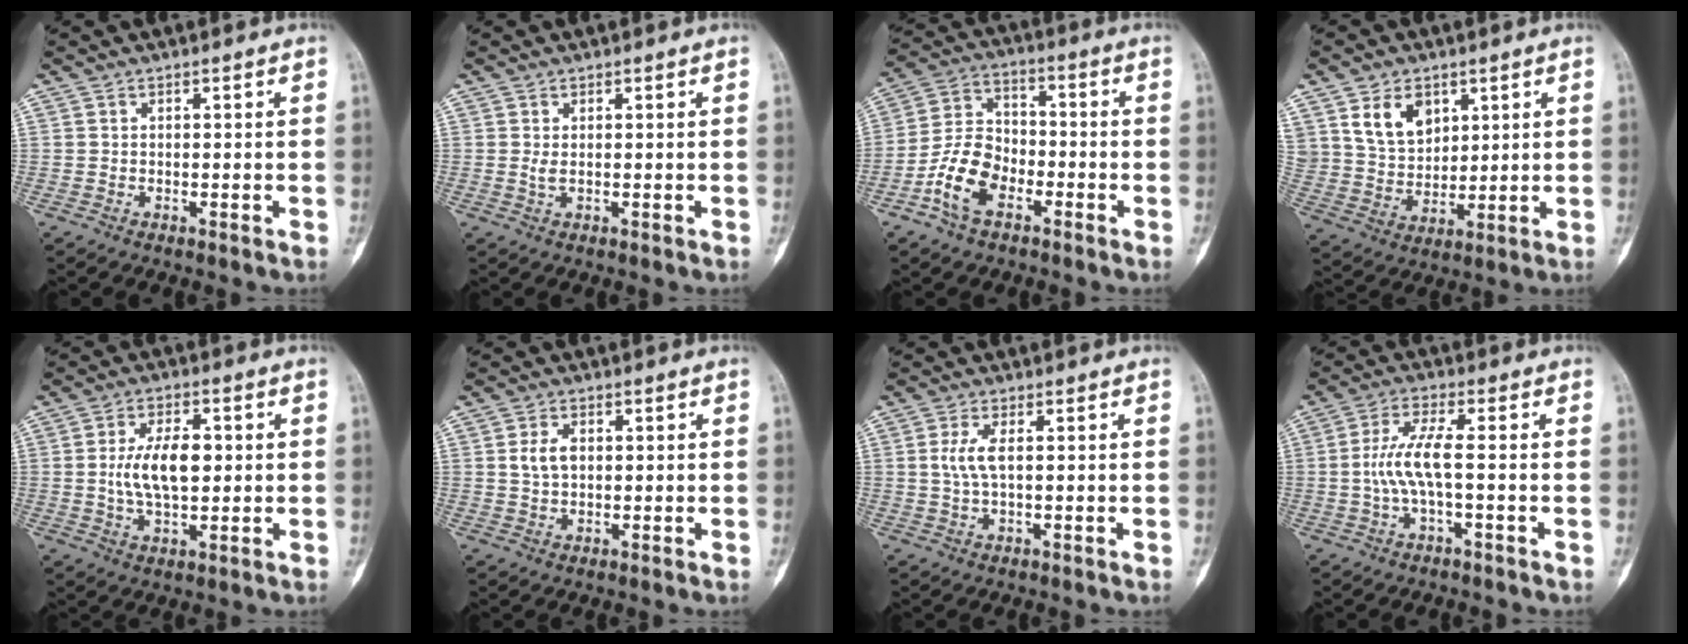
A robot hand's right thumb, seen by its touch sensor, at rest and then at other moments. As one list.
[{"total": 1.1, "force": [0.3, 0.4, 1.0], "torque": [-0.025, -0.002, 0.009]}, {"total": 10.5, "force": [-4.8, 6.4, 6.7], "torque": [-0.123, 0.035, -0.097]}, {"total": 9.8, "force": [4.8, 6.8, 5.1], "torque": [-0.071, -0.027, 0.100]}, {"total": 9.4, "force": [0.6, 4.8, 8.1], "torque": [-0.142, 0.002, 0.010]}, {"total": 3.9, "force": [0.6, 2.5, 2.9], "torque": [-0.055, 0.003, 0.012]}, {"total": 3.7, "force": [0.5, 1.2, 3.5], "torque": [-0.090, 0.004, 0.012]}, {"total": 6.7, "force": [-0.8, 1.2, 6.5], "torque": [-0.153, 0.019, -0.022]}]